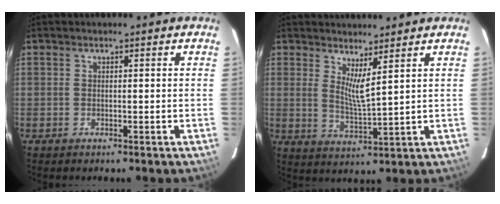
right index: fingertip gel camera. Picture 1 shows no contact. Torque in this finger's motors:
{"motor_torque": [-0.10, 0.11, 0.02, 0.01]}